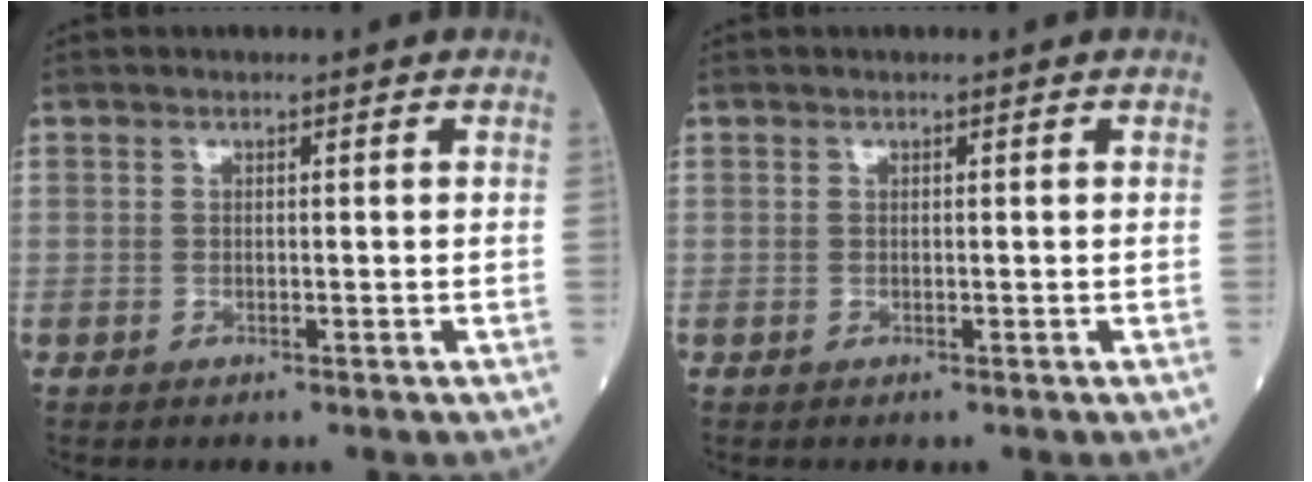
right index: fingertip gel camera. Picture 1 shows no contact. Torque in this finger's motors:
{"motor_torque": [0.00, 0.00, -0.01, -0.01]}